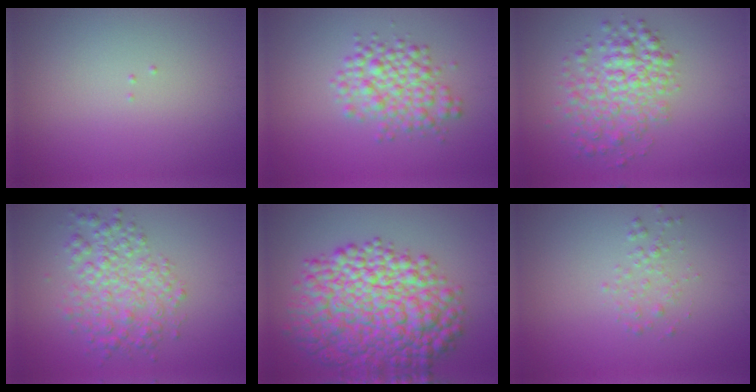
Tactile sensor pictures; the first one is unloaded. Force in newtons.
{"total": 4.2, "press": 4.2, "slide": 0.1}
{"total": 5.1, "press": 5.1, "slide": 0.2}
{"total": 4.6, "press": 4.6, "slide": 0.1}
{"total": 12.3, "press": 12.3, "slide": 0.1}
{"total": 1.3, "press": 1.3, "slide": 0.0}